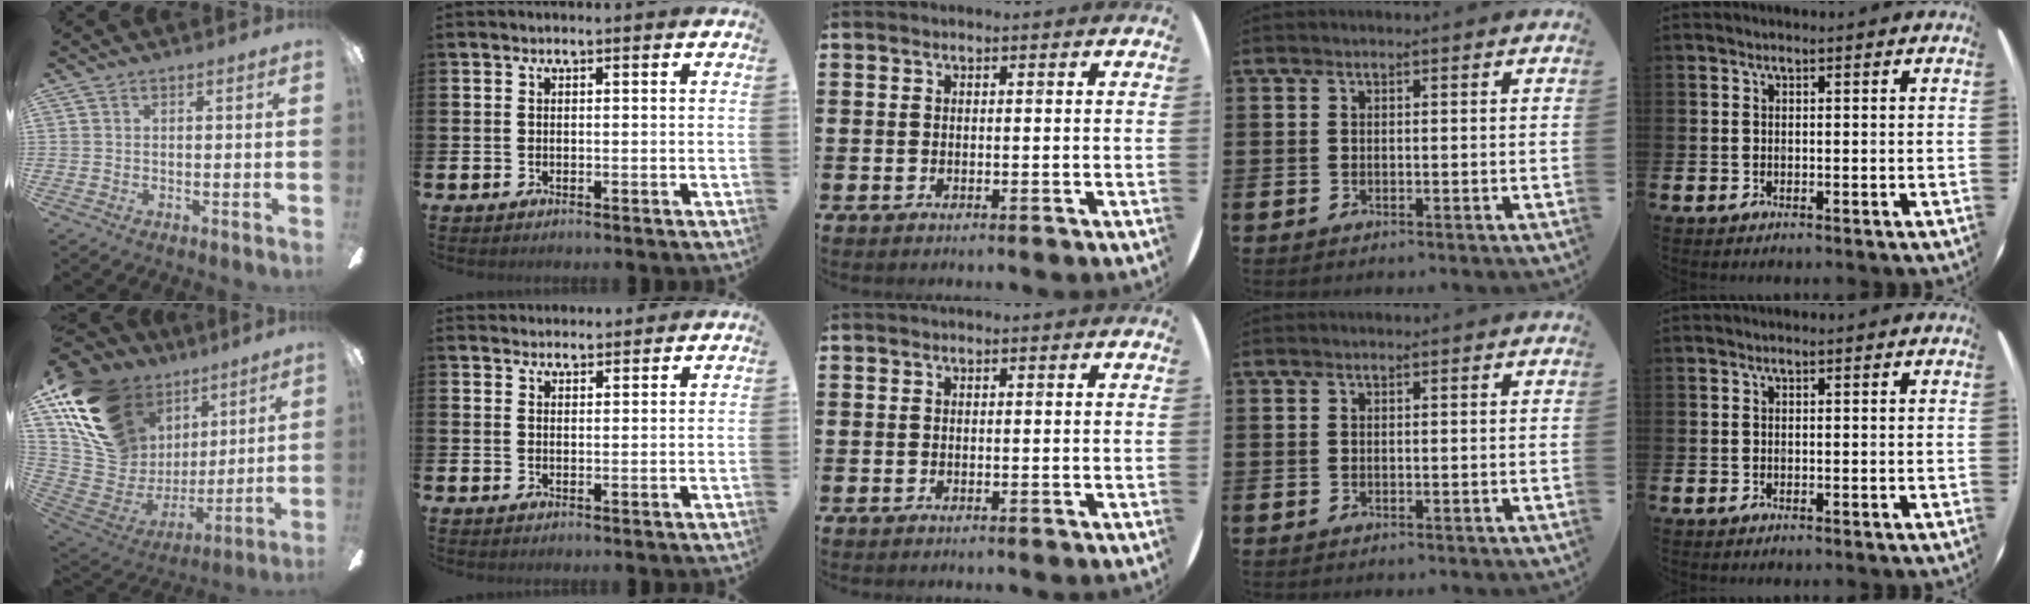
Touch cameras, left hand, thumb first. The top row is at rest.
{"thumb": {"total": 20.3, "force": [11.7, 13.9, 9.2], "torque": [-0.207, -0.058, 0.239]}, "index": {"total": 2.5, "force": [2.5, 0.5, -0.2], "torque": [-0.001, -0.010, 0.045]}}